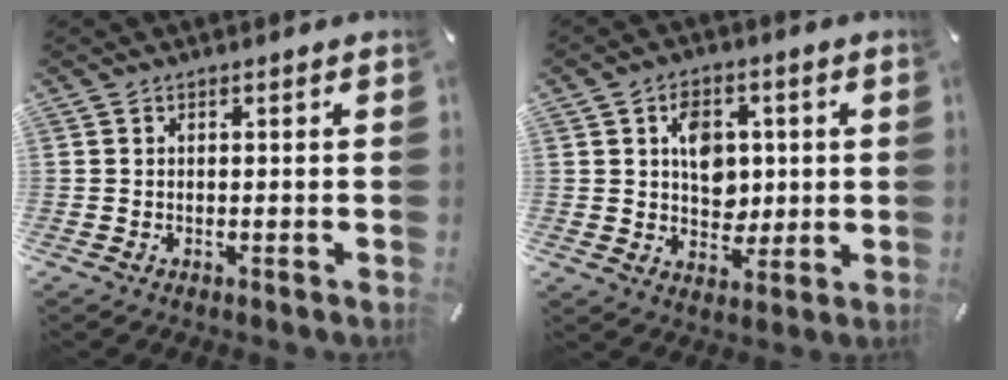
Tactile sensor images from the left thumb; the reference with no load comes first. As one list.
[{"total": 8.4, "force": [1.5, 6.9, 4.5], "torque": [-0.052, 0.002, 0.023]}]